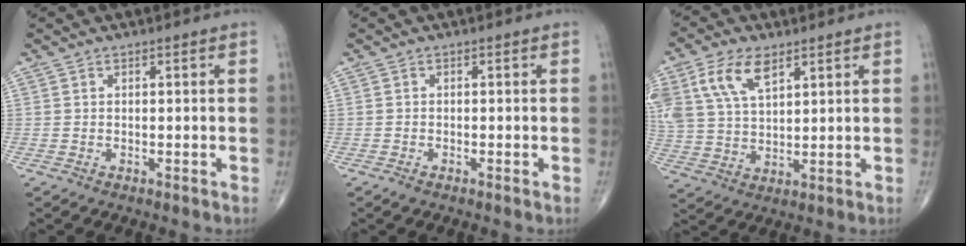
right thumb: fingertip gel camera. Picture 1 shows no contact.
{"total": 0.8, "force": [-0.5, 0.1, 0.6], "torque": [-0.017, -0.003, -0.014]}
{"total": 11.3, "force": [5.5, 6.0, 7.8], "torque": [-0.157, -0.007, 0.112]}